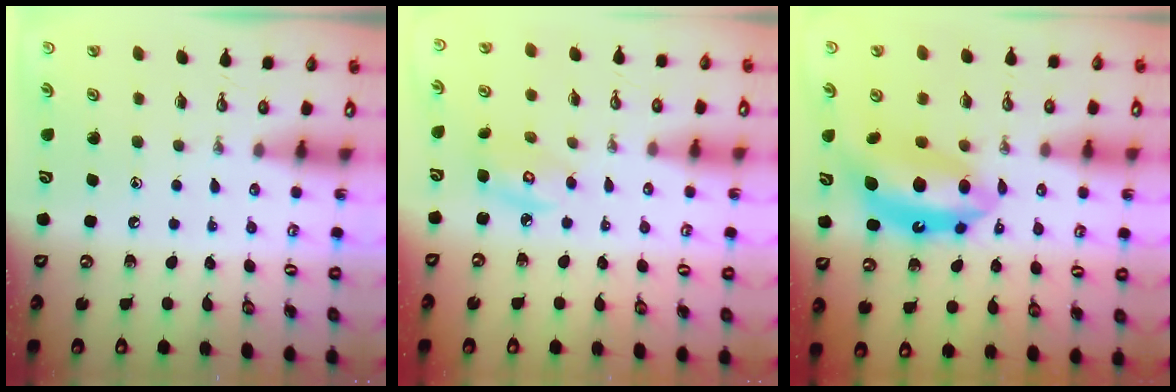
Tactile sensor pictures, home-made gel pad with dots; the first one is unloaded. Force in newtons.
{"total": 4.9, "press": 4.9, "slide": 0.2}
{"total": 12.9, "press": 12.9, "slide": 0.8}